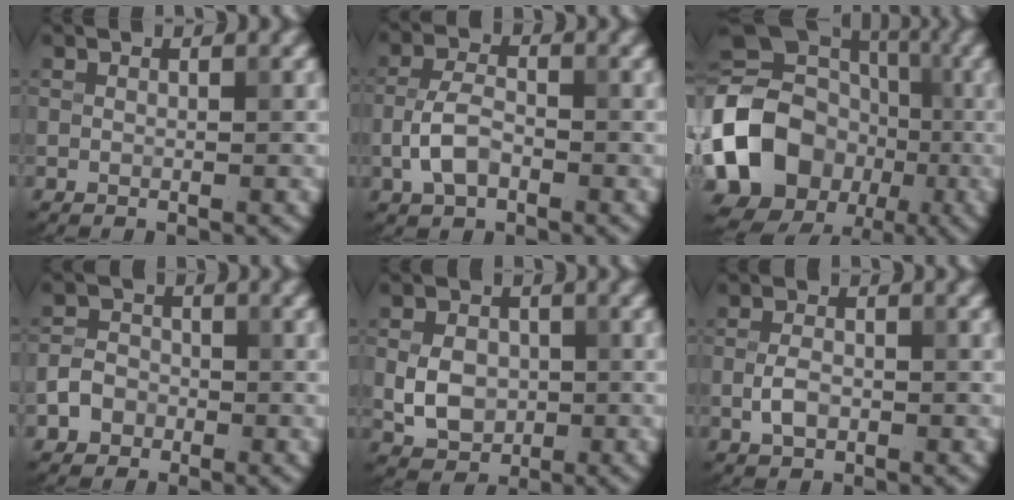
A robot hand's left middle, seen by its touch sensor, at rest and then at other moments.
{"total": 3.4, "force": [-1.3, 1.9, 2.5], "torque": [-0.050, 0.005, -0.033]}
{"total": 14.0, "force": [-3.0, 11.7, 7.1], "torque": [-0.156, -0.015, -0.057]}
{"total": 2.5, "force": [-1.1, 2.1, 0.9], "torque": [-0.011, 0.004, -0.024]}
{"total": 4.0, "force": [-0.4, 3.1, 2.5], "torque": [-0.047, -0.002, -0.007]}
{"total": 2.2, "force": [-0.5, 1.4, 1.7], "torque": [-0.036, 0.000, -0.011]}